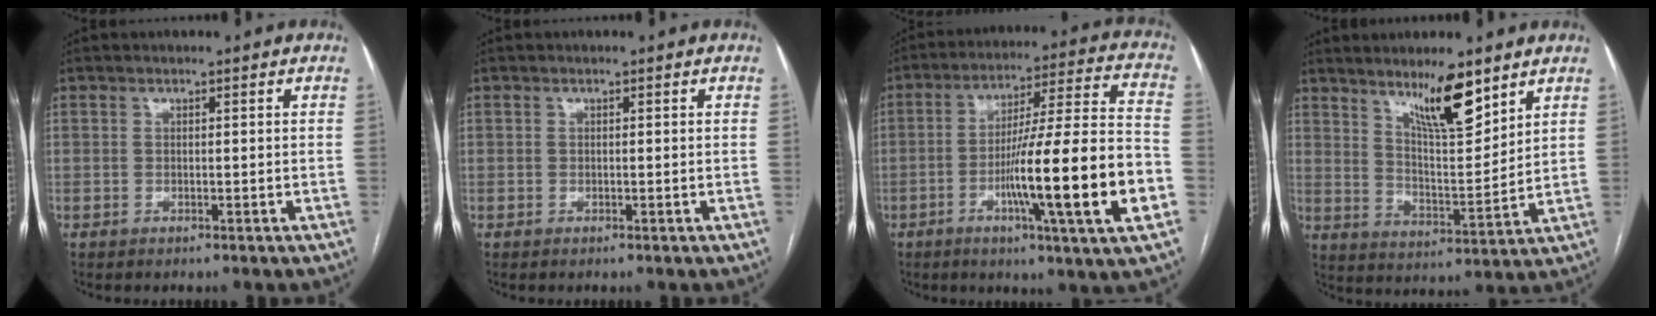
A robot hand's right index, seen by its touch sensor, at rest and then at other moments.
{"total": 0.0}
{"total": 20.4, "force": [-5.9, -0.1, 19.5], "torque": [-0.286, -0.004, -0.095]}
{"total": 10.1, "force": [7.1, 1.6, 7.0], "torque": [-0.122, -0.009, 0.128]}